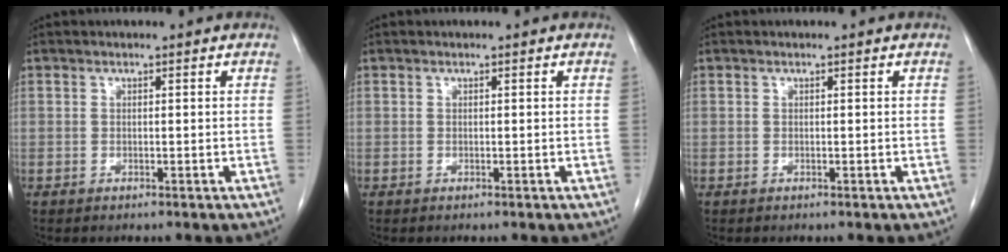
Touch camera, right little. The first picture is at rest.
{"total": 0.0}
{"total": 0.0}